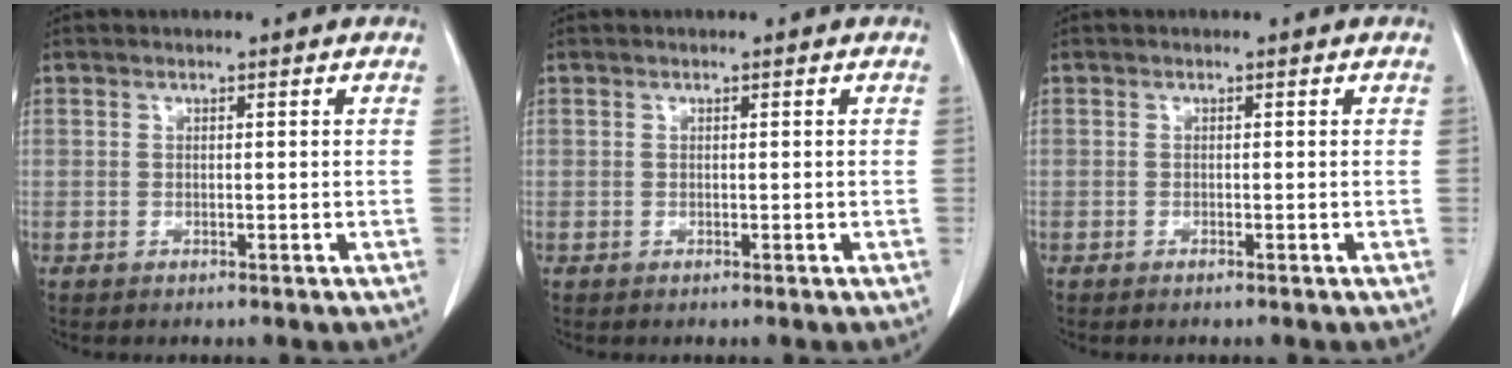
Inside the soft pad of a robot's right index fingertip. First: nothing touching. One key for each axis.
{"total": 0.0}
{"total": 0.0}